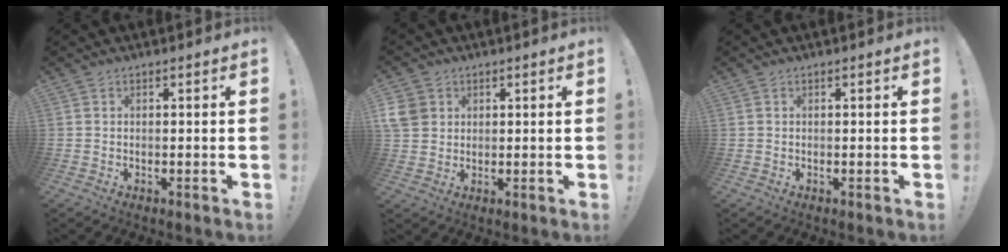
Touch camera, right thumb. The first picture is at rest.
{"total": 6.2, "force": [2.1, 5.3, 2.5], "torque": [-0.055, -0.003, 0.041]}
{"total": 0.0}